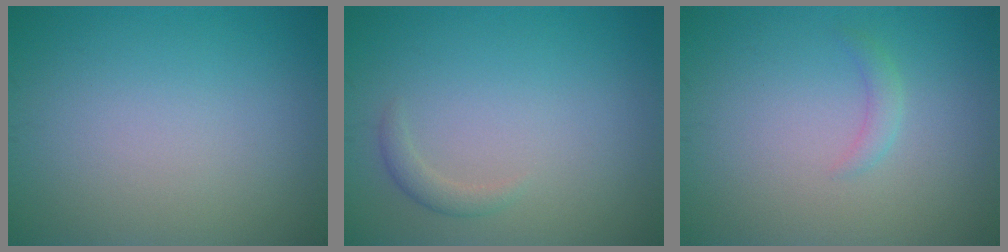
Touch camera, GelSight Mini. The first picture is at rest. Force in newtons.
{"total": 1.2, "press": 1.2, "slide": 0.1}
{"total": 1.1, "press": 1.1, "slide": 0.1}